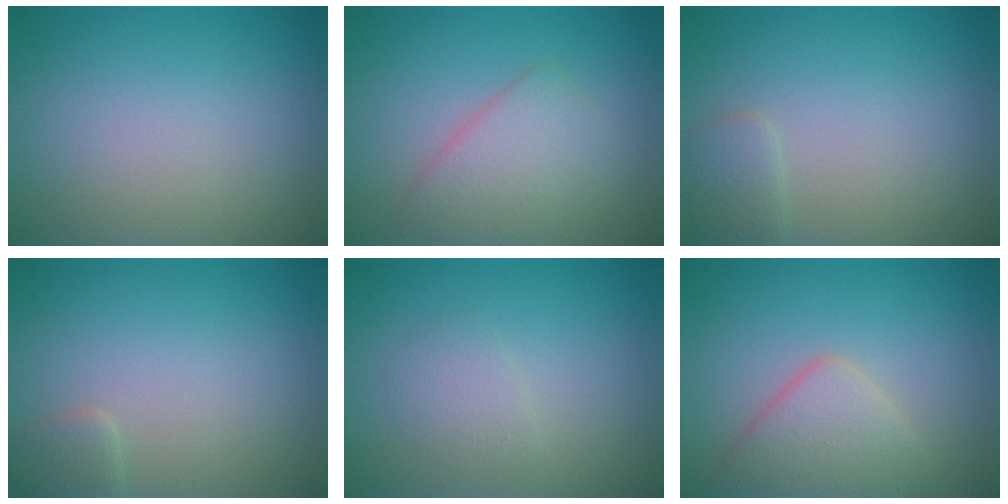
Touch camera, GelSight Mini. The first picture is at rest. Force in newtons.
{"total": 3.5, "press": 3.5, "slide": 0.3}
{"total": 1.4, "press": 1.4, "slide": 0.0}
{"total": 1.4, "press": 1.4, "slide": 0.1}
{"total": 1.4, "press": 1.4, "slide": 0.1}
{"total": 3.8, "press": 3.8, "slide": 0.2}